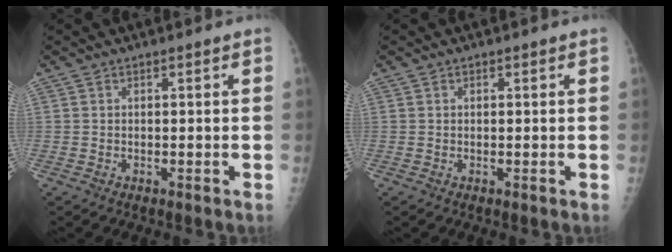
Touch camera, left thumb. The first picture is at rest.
{"total": 0.0}